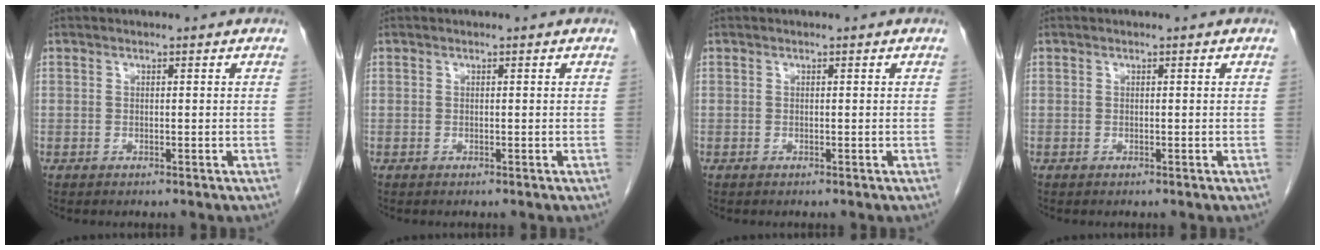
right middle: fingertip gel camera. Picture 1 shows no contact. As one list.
[{"total": 0.0}, {"total": 0.0}, {"total": 0.0}]